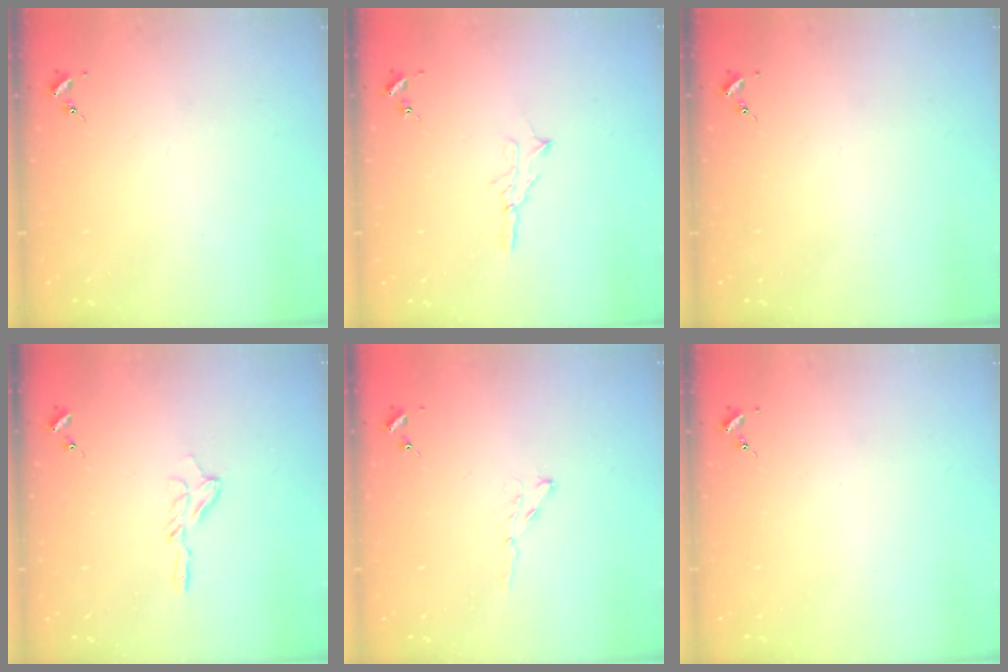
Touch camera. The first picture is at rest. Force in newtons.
{"total": 4.7, "press": 4.7, "slide": 0.5}
{"total": 0.0}
{"total": 6.9, "press": 6.9, "slide": 0.7}
{"total": 3.5, "press": 3.5, "slide": 0.4}
{"total": 0.0}